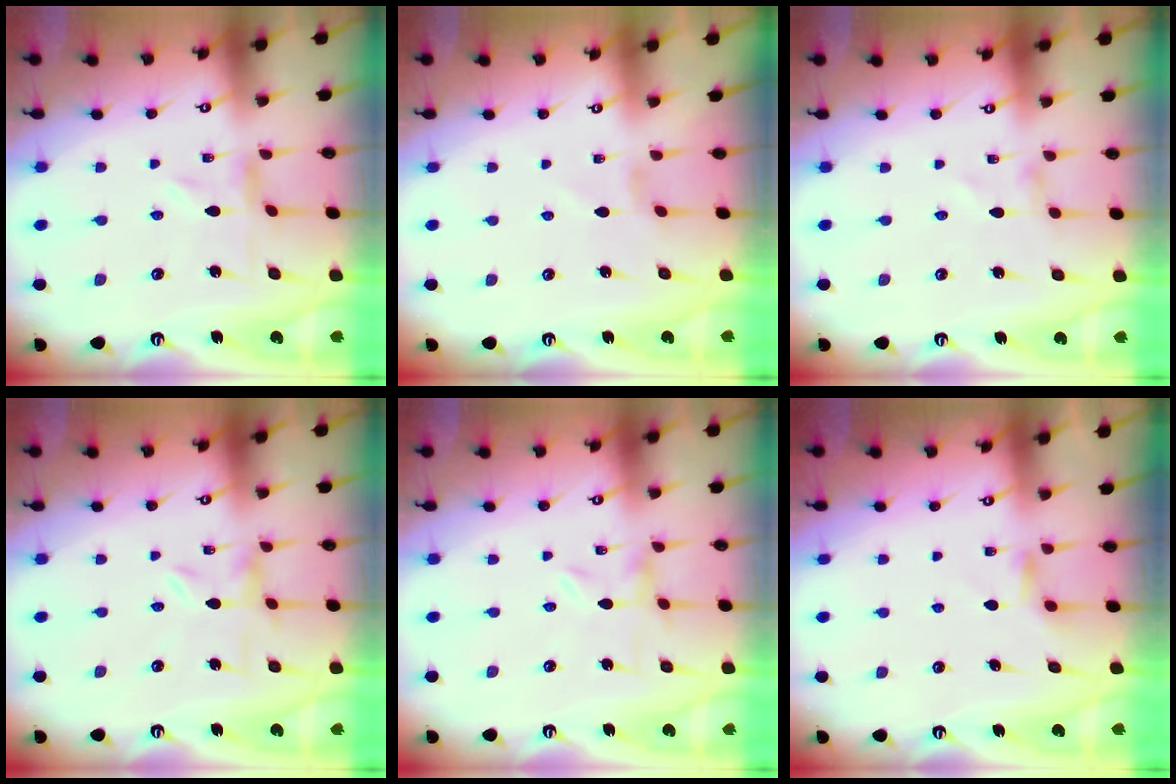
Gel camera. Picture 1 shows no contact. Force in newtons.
{"total": 1.0, "press": 1.0, "slide": 0.3}
{"total": 1.1, "press": 1.1, "slide": 0.0}
{"total": 0.0}
{"total": 0.0}
{"total": 3.9, "press": 3.8, "slide": 0.5}